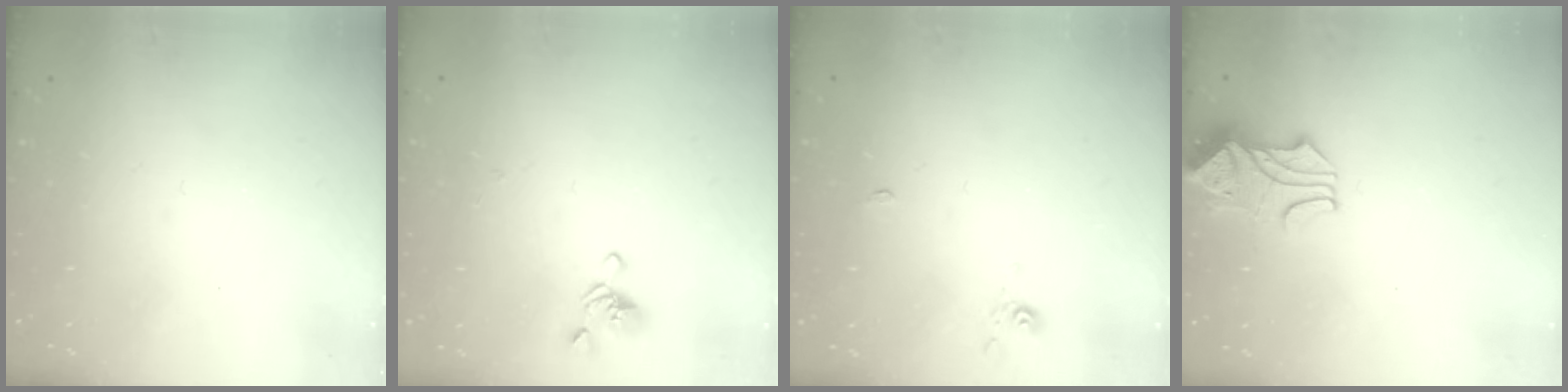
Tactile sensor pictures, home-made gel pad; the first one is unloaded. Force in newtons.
{"total": 2.5, "press": 2.3, "slide": 0.9}
{"total": 2.9, "press": 2.9, "slide": 0.6}
{"total": 1.9, "press": 1.5, "slide": 1.2}